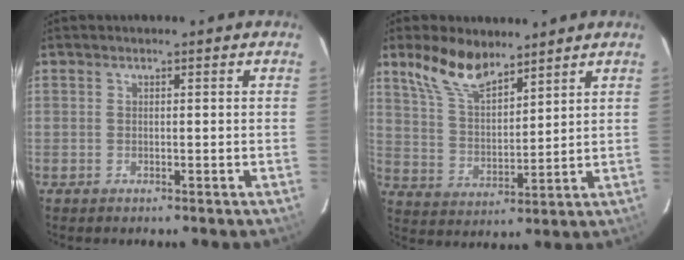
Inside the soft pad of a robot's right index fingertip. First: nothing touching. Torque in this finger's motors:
{"motor_torque": [0.30, 0.30, 0.16, 0.07]}